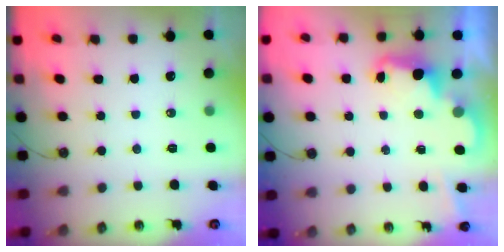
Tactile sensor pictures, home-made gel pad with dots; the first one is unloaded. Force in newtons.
{"total": 2.5, "press": 2.5, "slide": 0.6}